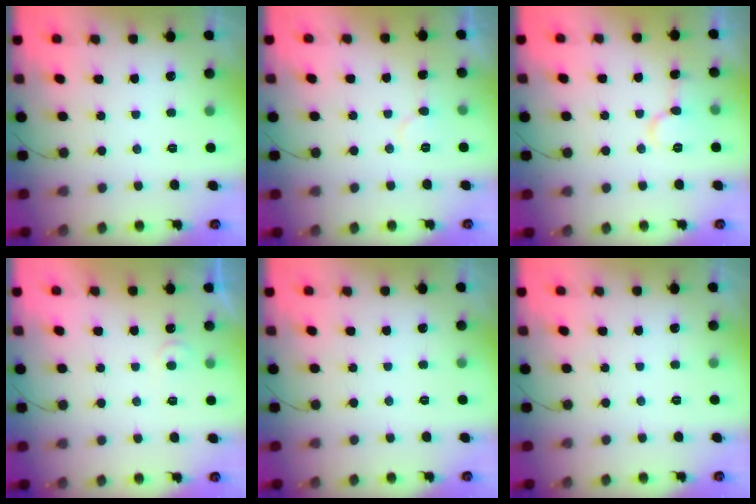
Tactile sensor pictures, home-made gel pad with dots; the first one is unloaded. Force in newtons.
{"total": 5.2, "press": 5.1, "slide": 0.5}
{"total": 8.7, "press": 8.6, "slide": 1.0}
{"total": 3.4, "press": 3.3, "slide": 0.3}
{"total": 0.0}
{"total": 0.0}